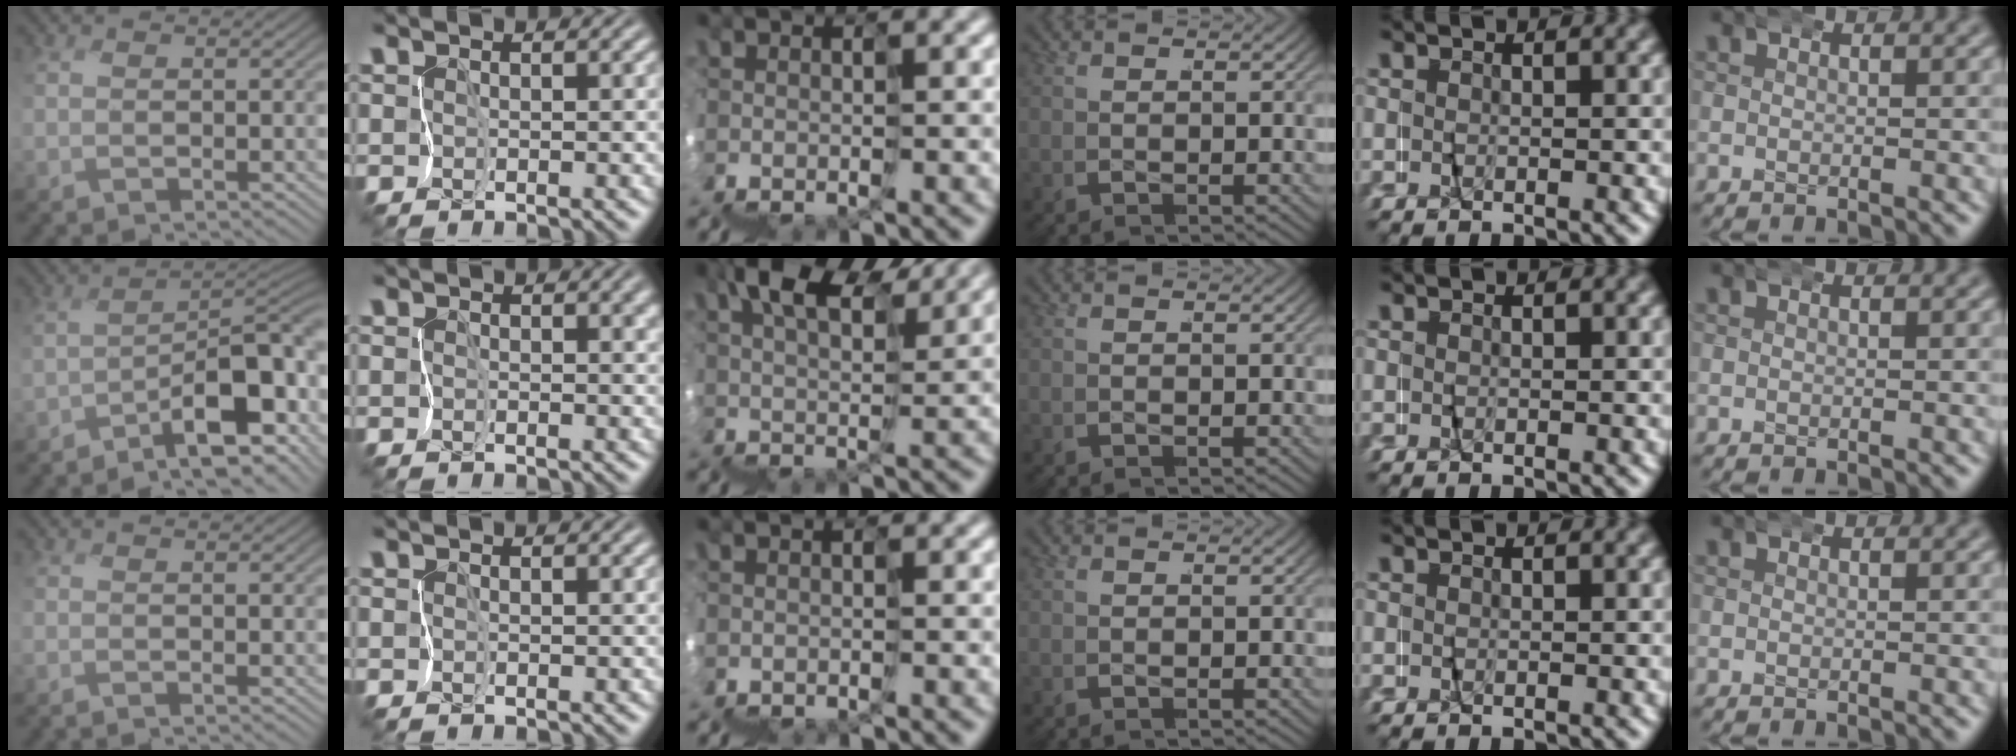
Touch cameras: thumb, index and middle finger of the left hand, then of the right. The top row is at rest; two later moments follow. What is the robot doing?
{"motion": "wrap", "object": "napkin"}